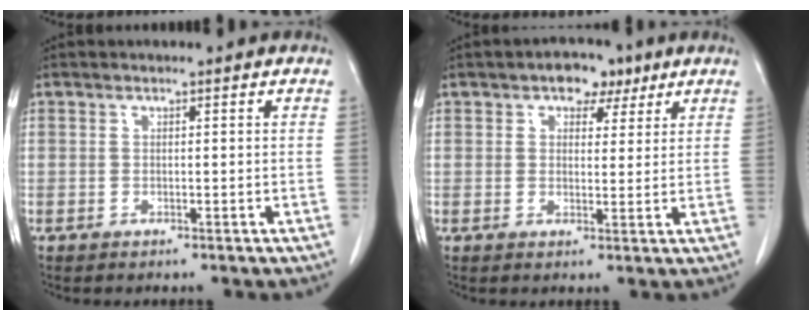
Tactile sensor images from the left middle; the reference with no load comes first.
{"total": 4.8, "force": [2.9, 2.8, 2.5], "torque": [-0.030, 0.012, 0.042]}